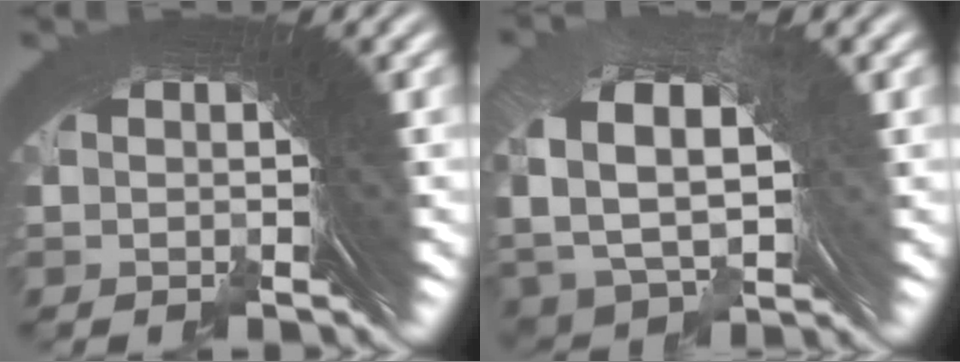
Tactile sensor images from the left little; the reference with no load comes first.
{"total": 7.3, "force": [0.1, 5.2, 5.2], "torque": [-0.123, -0.019, 0.018]}